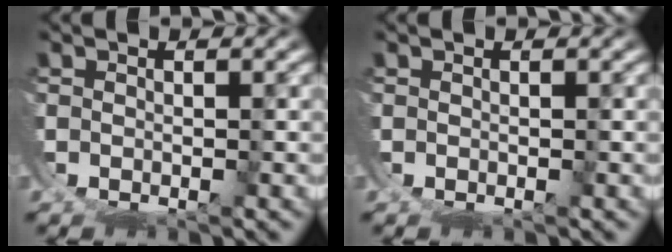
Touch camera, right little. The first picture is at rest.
{"total": 0.0}